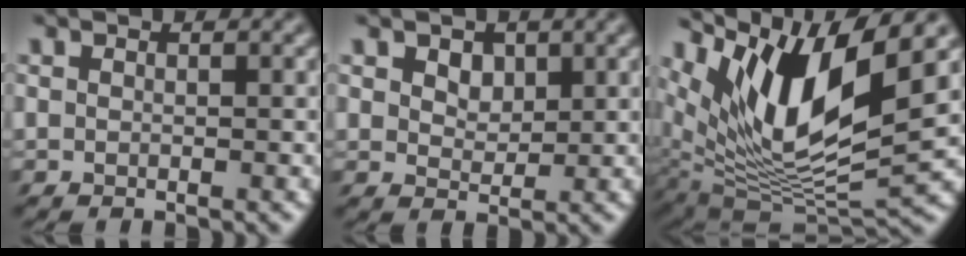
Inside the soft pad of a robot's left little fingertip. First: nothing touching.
{"total": 2.9, "force": [0.9, 2.2, 1.7], "torque": [-0.041, 0.005, 0.013]}
{"total": 11.2, "force": [5.2, 3.2, 9.4], "torque": [-0.164, 0.002, 0.095]}